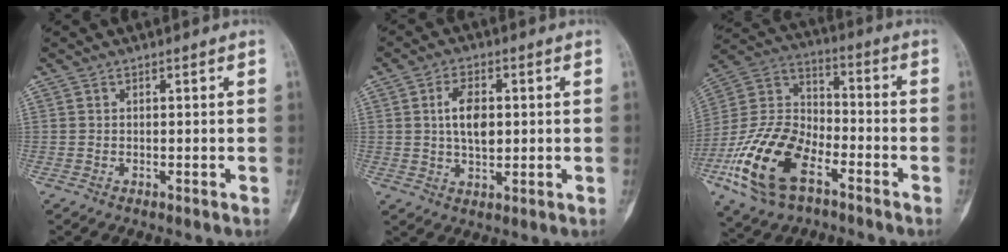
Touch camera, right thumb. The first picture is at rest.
{"total": 7.0, "force": [1.0, 3.9, 5.7], "torque": [-0.095, -0.002, 0.016]}
{"total": 20.0, "force": [-9.3, 10.9, 14.0], "torque": [-0.280, 0.048, -0.177]}